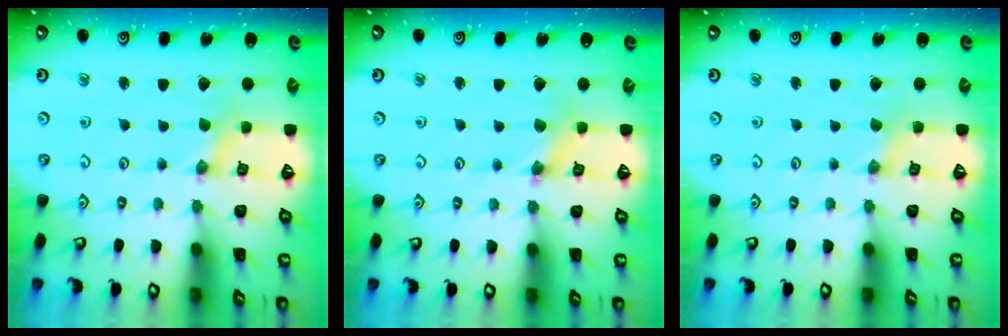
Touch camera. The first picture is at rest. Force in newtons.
{"total": 1.4, "press": 1.4, "slide": 0.2}
{"total": 0.0}